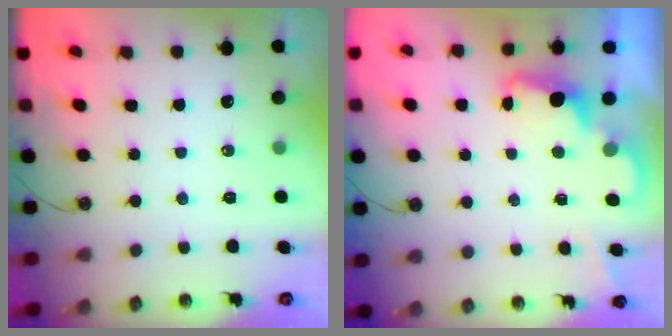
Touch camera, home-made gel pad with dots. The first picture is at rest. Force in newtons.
{"total": 2.5, "press": 2.4, "slide": 0.5}